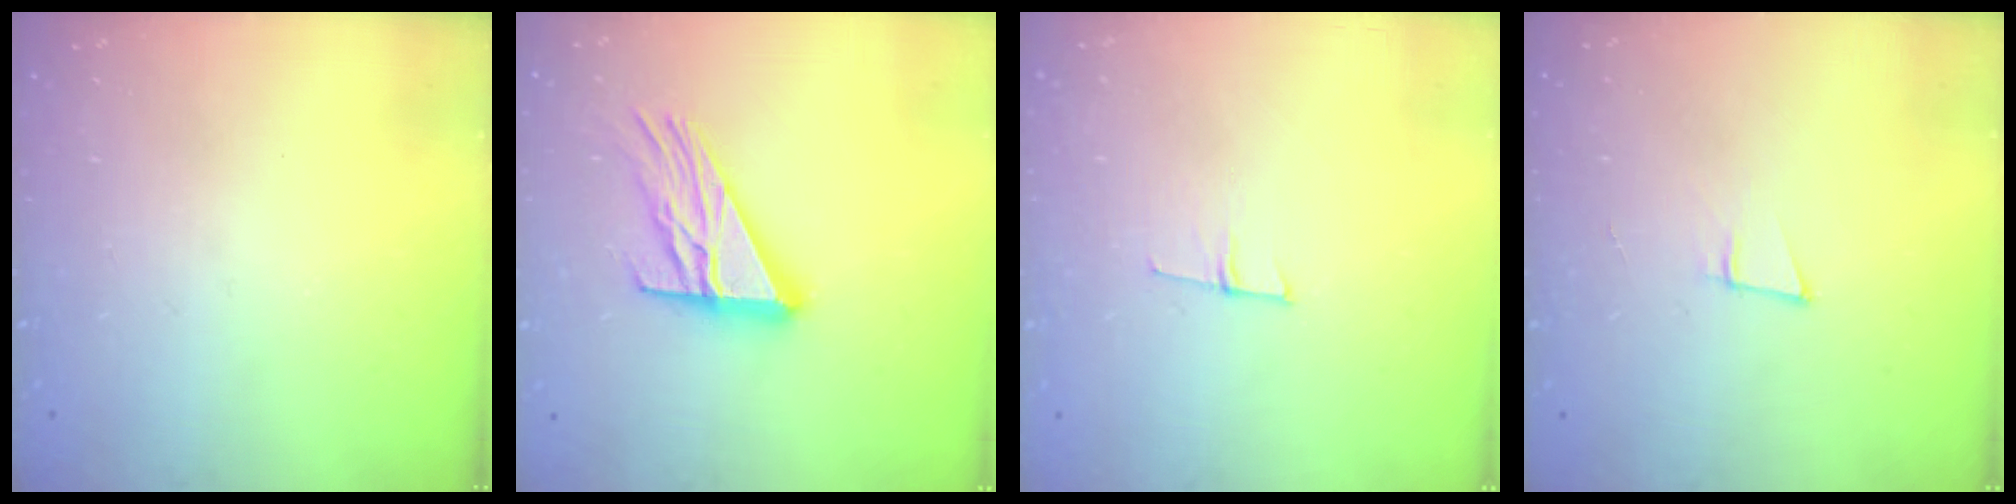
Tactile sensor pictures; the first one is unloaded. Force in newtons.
{"total": 14.6, "press": 14.5, "slide": 1.4}
{"total": 4.4, "press": 4.3, "slide": 1.0}
{"total": 5.2, "press": 4.3, "slide": 2.9}